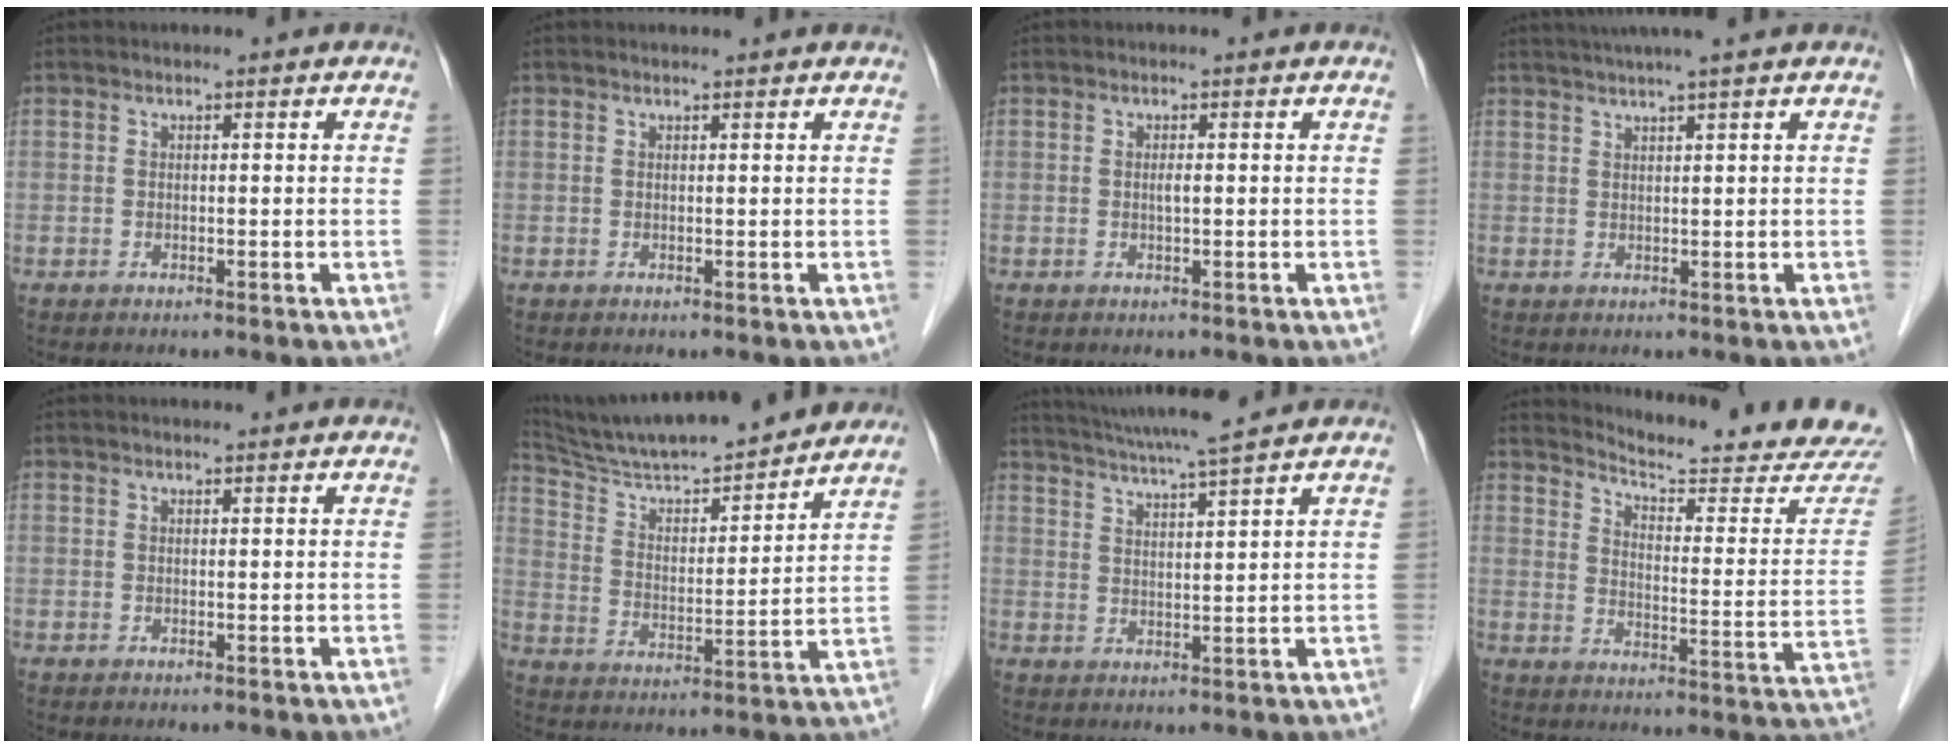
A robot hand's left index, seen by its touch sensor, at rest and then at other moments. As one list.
[{"total": 1.6, "force": [1.5, 0.0, 0.5], "torque": [-0.011, 0.009, 0.017]}, {"total": 0.8, "force": [-0.1, 0.1, 0.8], "torque": [-0.017, -0.003, -0.002]}, {"total": 5.8, "force": [4.7, -1.1, 3.2], "torque": [-0.048, 0.020, 0.071]}, {"total": 2.4, "force": [2.2, 0.1, 0.7], "torque": [-0.012, 0.012, 0.024]}, {"total": 21.2, "force": [19.2, 1.9, 8.8], "torque": [-0.149, 0.007, 0.297]}, {"total": 9.9, "force": [8.7, -1.1, 4.5], "torque": [-0.082, 0.014, 0.135]}, {"total": 18.6, "force": [18.1, -0.2, 4.1], "torque": [-0.063, -0.107, 0.222]}]